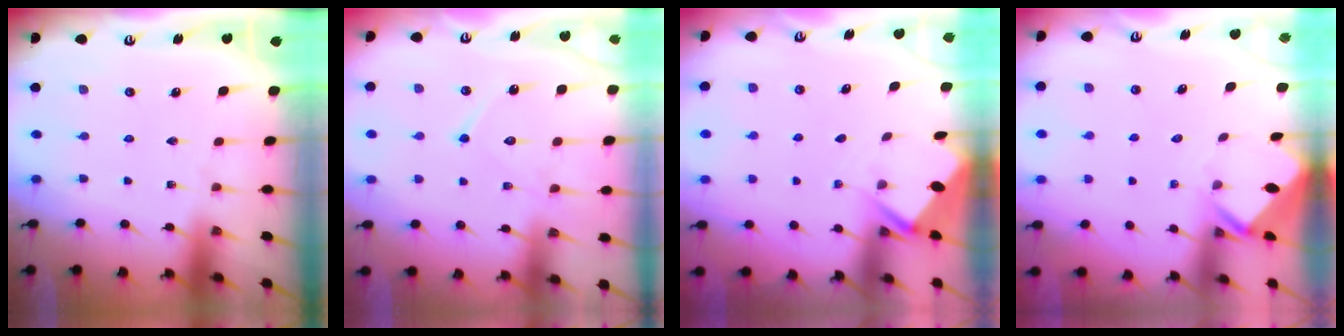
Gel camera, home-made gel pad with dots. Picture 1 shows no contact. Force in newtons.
{"total": 12.2, "press": 12.1, "slide": 1.0}
{"total": 2.9, "press": 2.9, "slide": 0.1}
{"total": 2.6, "press": 2.6, "slide": 0.1}